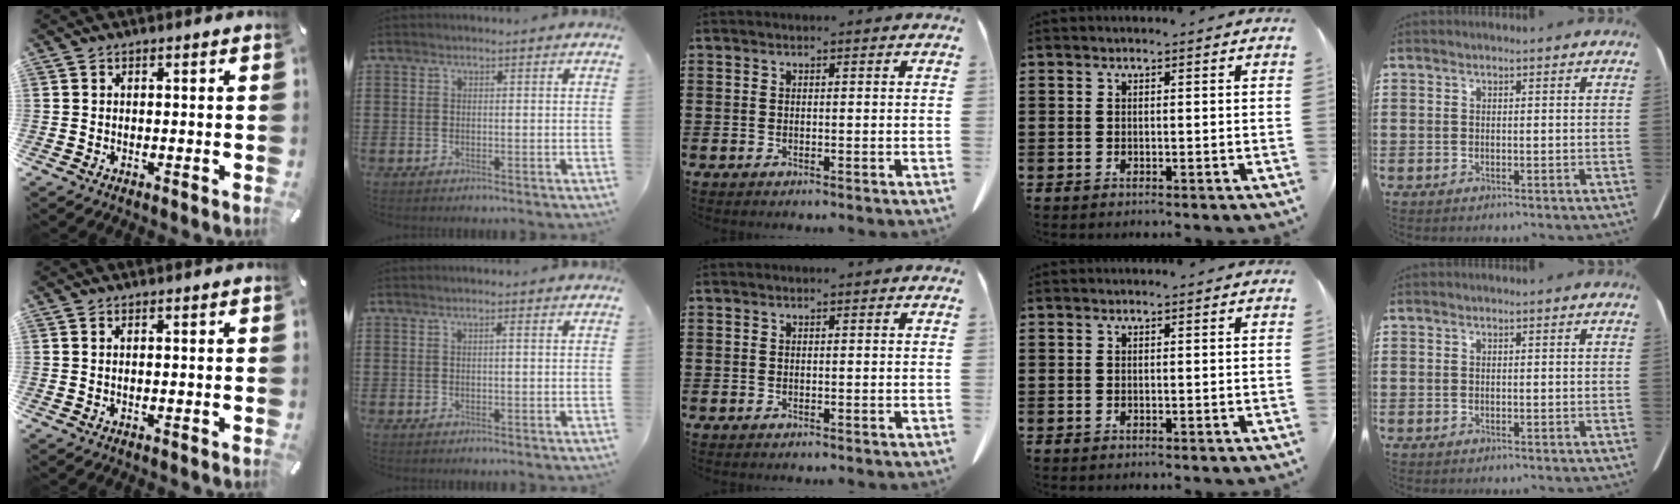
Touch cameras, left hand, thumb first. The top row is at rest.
{"thumb": {"total": 0.9, "force": [0.2, 0.1, 0.8], "torque": [-0.016, -0.003, 0.004]}, "index": {"total": 1.0, "force": [0.2, 0.0, 0.9], "torque": [-0.016, -0.002, 0.003]}}